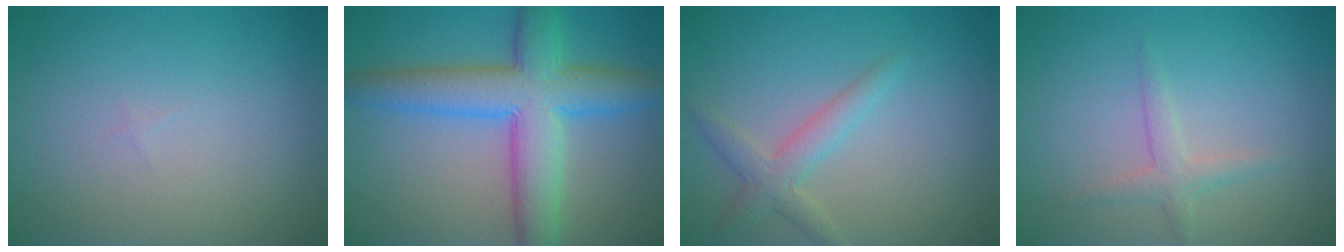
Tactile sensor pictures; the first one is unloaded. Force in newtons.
{"total": 8.4, "press": 8.4, "slide": 0.2}
{"total": 2.5, "press": 2.5, "slide": 0.2}
{"total": 1.7, "press": 1.7, "slide": 0.1}